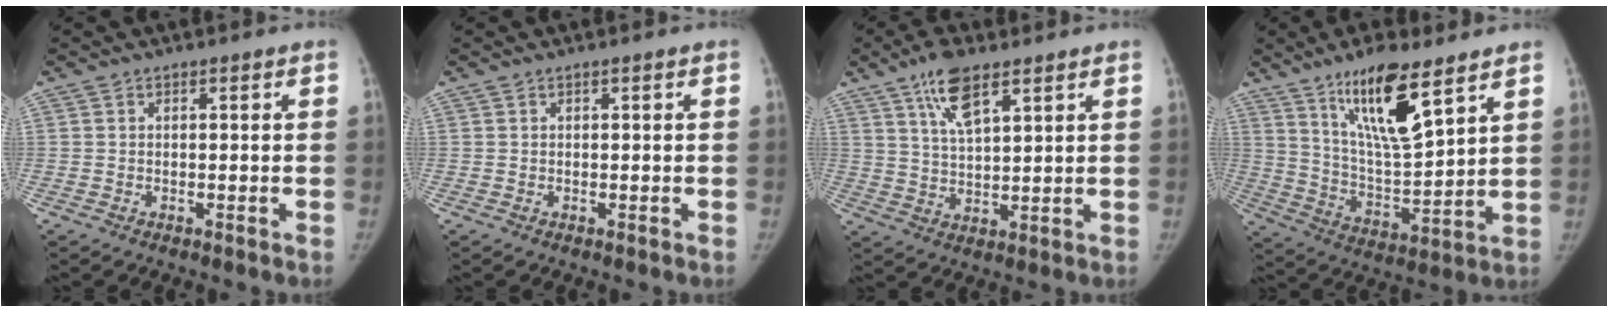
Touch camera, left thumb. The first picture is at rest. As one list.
[{"total": 0.0}, {"total": 8.6, "force": [5.1, 2.9, 6.2], "torque": [-0.108, -0.022, 0.099]}, {"total": 15.4, "force": [9.4, 3.8, 11.6], "torque": [-0.190, -0.058, 0.181]}]